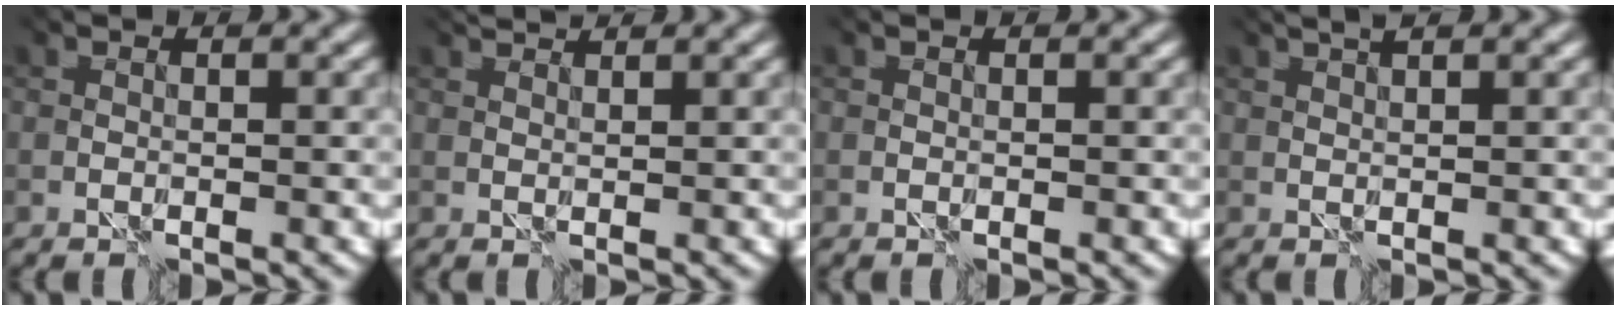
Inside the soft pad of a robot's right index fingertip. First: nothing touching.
{"total": 3.5, "force": [3.3, 0.4, 1.1], "torque": [-0.022, 0.010, 0.052]}
{"total": 0.0}
{"total": 1.8, "force": [1.6, -0.2, 0.7], "torque": [-0.001, 0.011, 0.023]}